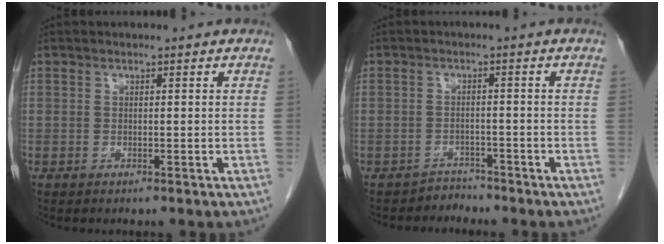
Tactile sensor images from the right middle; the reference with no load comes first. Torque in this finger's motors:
{"motor_torque": [0.71, -0.46, 0.07, 0.04]}